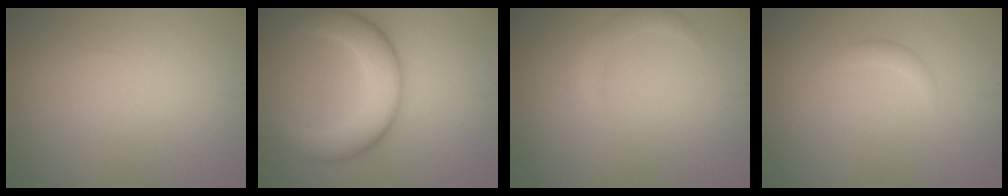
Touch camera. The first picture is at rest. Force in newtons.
{"total": 6.6, "press": 6.6, "slide": 0.3}
{"total": 1.7, "press": 1.7, "slide": 0.3}
{"total": 1.1, "press": 1.1, "slide": 0.1}